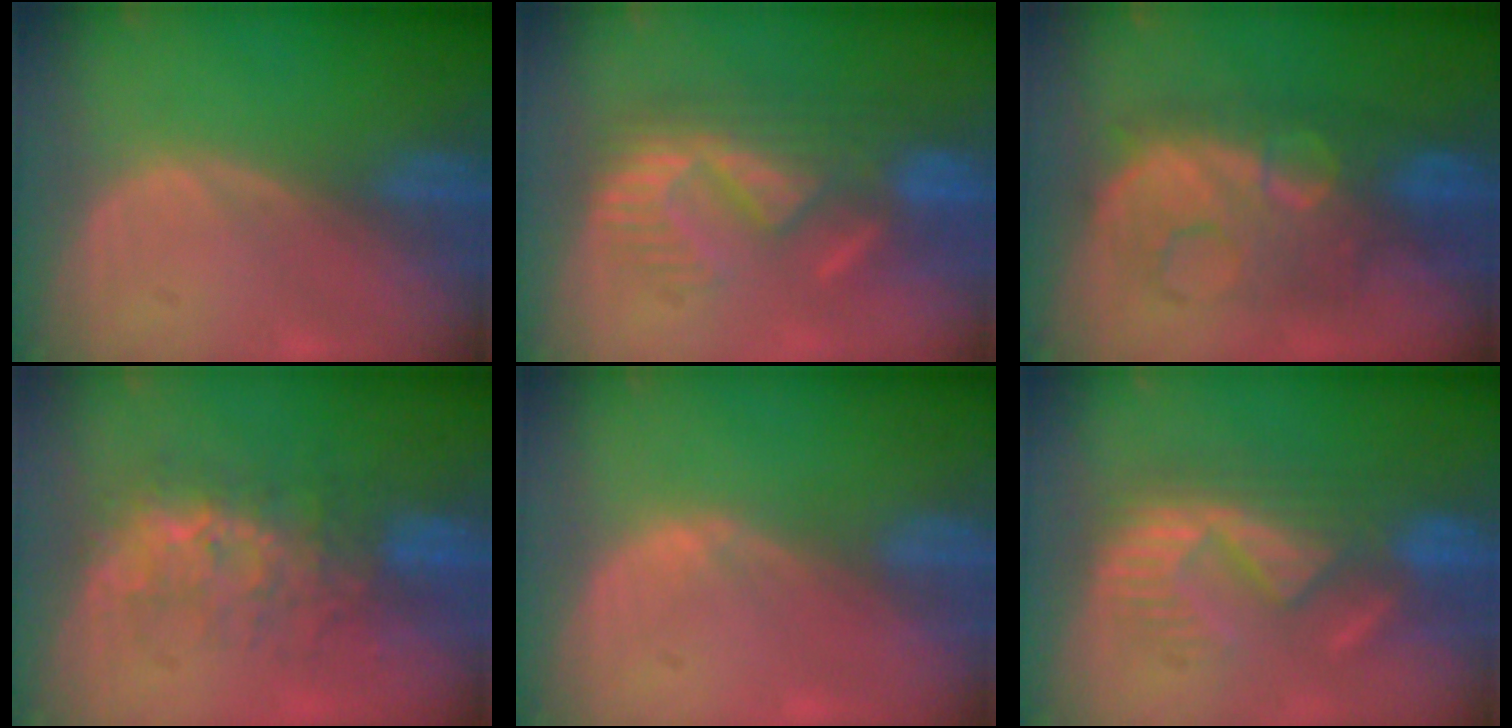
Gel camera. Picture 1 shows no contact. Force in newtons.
{"total": 9.1, "press": 8.9, "slide": 1.9}
{"total": 9.5, "press": 9.5, "slide": 0.4}
{"total": 7.6, "press": 7.3, "slide": 2.3}
{"total": 0.7, "press": 0.7, "slide": 0.3}
{"total": 8.8, "press": 8.7, "slide": 1.5}